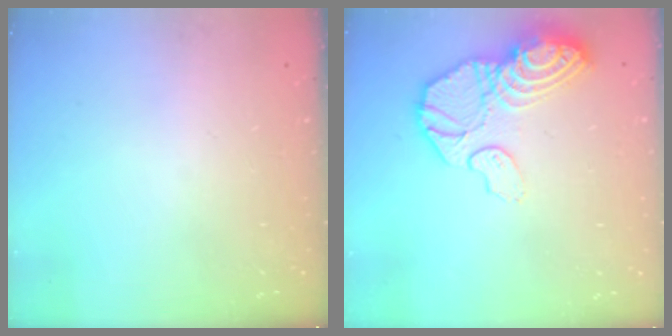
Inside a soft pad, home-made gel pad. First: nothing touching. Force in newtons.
{"total": 15.5, "press": 15.5, "slide": 1.4}